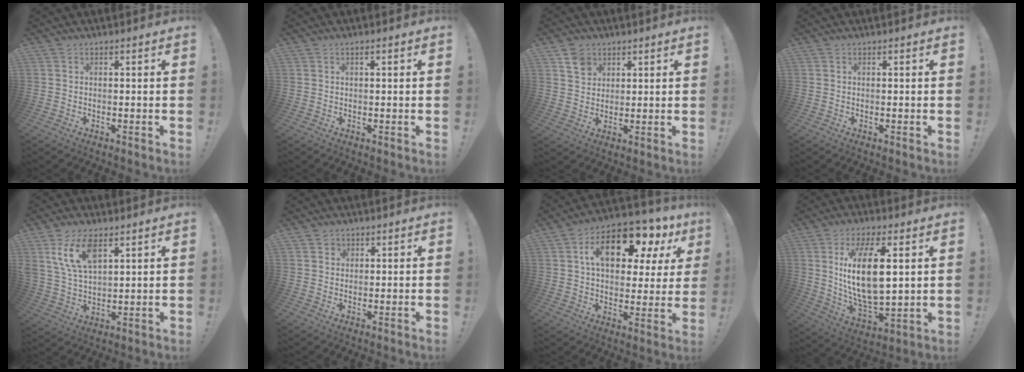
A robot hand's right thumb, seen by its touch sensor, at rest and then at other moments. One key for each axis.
{"total": 0.9, "fx": 0.3, "fy": 0.1, "fz": 0.9, "tx": -0.012, "ty": -0.001, "tz": 0.003}
{"total": 5.5, "fx": 3.3, "fy": 4.1, "fz": 1.5, "tx": -0.015, "ty": -0.014, "tz": 0.061}
{"total": 0.0}
{"total": 11.3, "fx": 6.4, "fy": 5.4, "fz": 7.6, "tx": -0.162, "ty": -0.015, "tz": 0.118}
{"total": 1.9, "fx": 1.2, "fy": 1.5, "fz": 0.2, "tx": -0.001, "ty": -0.004, "tz": 0.021}
{"total": 17.3, "fx": 7.8, "fy": 8.7, "fz": 12.7, "tx": -0.203, "ty": -0.033, "tz": 0.127}
{"total": 17.7, "fx": 4.4, "fy": 7.5, "fz": 15.4, "tx": -0.295, "ty": -0.020, "tz": 0.061}